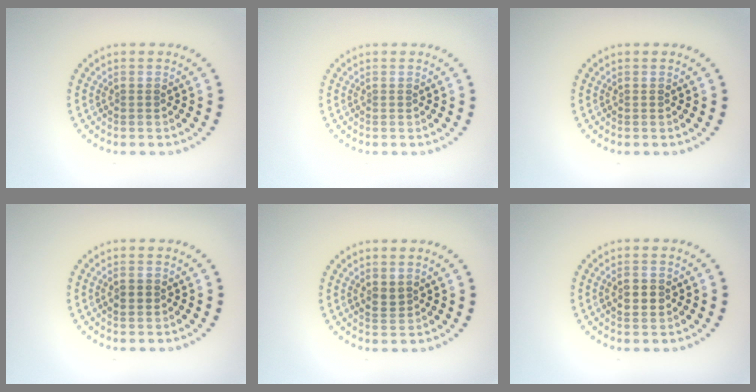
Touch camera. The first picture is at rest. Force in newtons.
{"total": 0.0}
{"total": 0.0}
{"total": 1.0, "press": 1.0, "slide": 0.1}
{"total": 1.4, "press": 1.3, "slide": 0.5}
{"total": 2.3, "press": 2.3, "slide": 0.1}